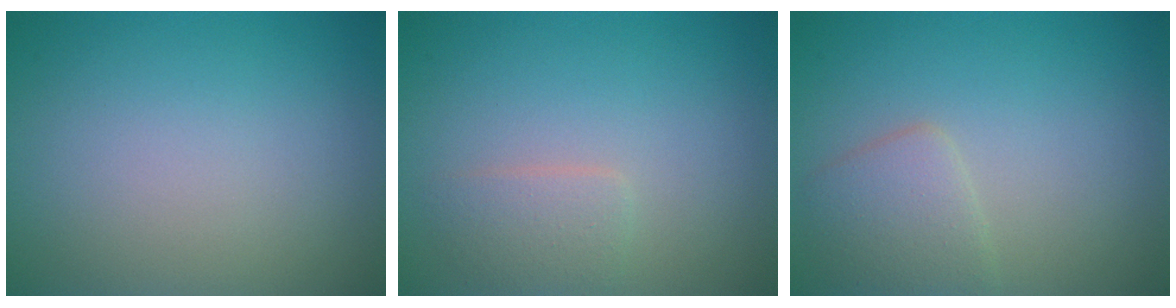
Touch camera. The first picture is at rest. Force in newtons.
{"total": 1.8, "press": 1.8, "slide": 0.0}
{"total": 2.6, "press": 2.6, "slide": 0.1}